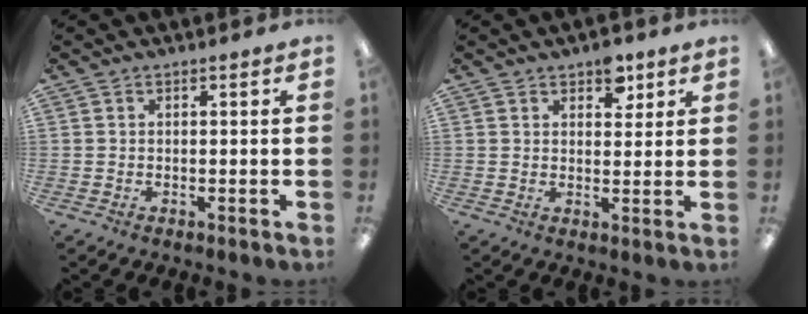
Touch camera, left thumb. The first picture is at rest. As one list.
[{"total": 5.6, "force": [3.7, 3.1, 2.7], "torque": [-0.014, -0.021, 0.059]}]